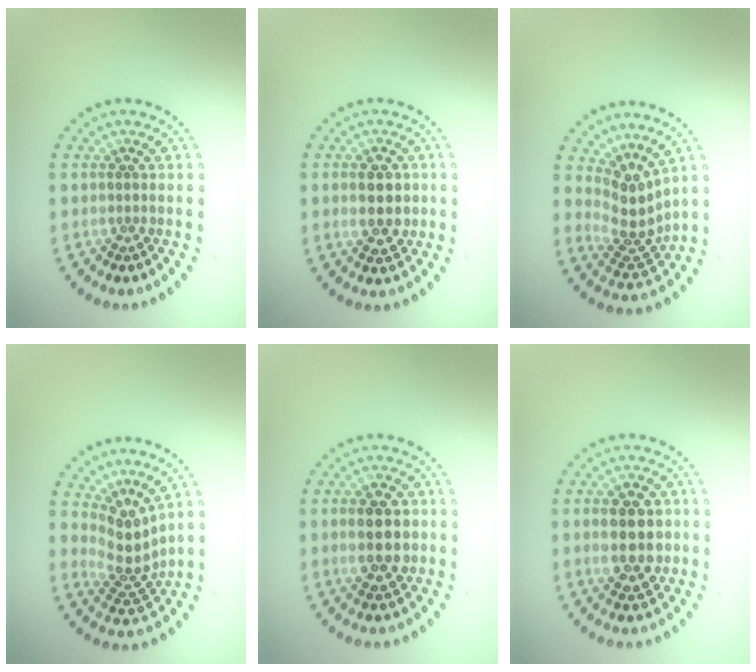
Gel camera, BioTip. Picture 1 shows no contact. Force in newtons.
{"total": 3.4, "press": 3.4, "slide": 0.0}
{"total": 3.7, "press": 2.7, "slide": 2.5}
{"total": 3.6, "press": 2.6, "slide": 2.4}
{"total": 4.5, "press": 4.5, "slide": 0.1}
{"total": 5.5, "press": 5.5, "slide": 0.4}